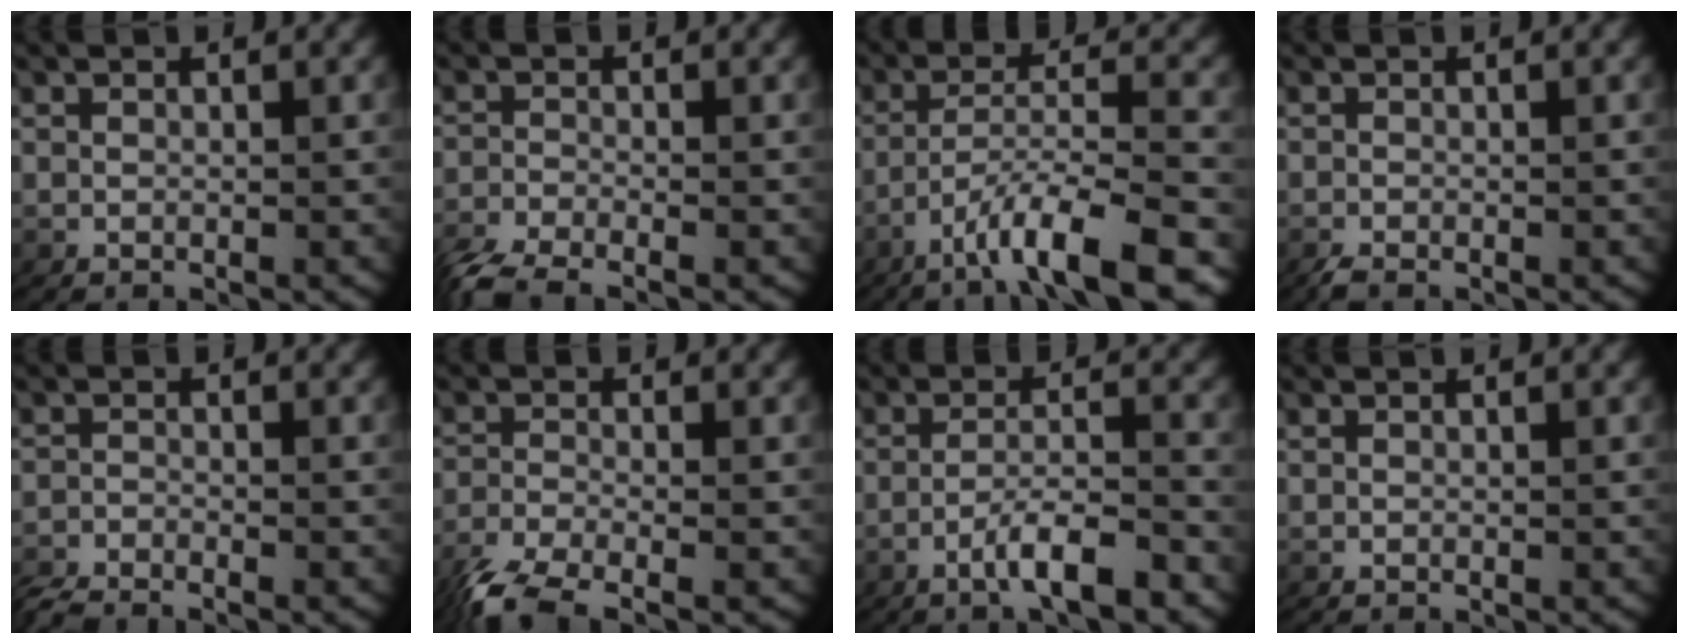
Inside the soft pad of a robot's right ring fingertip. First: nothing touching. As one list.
[{"total": 4.3, "force": [-3.4, 1.6, 2.0], "torque": [-0.049, -0.016, -0.051]}, {"total": 6.7, "force": [-3.5, 1.5, 5.6], "torque": [-0.096, -0.007, -0.053]}, {"total": 1.2, "force": [-1.0, 0.3, 0.4], "torque": [-0.013, -0.008, -0.016]}, {"total": 2.5, "force": [-2.4, 0.6, 0.3], "torque": [-0.008, -0.011, -0.043]}, {"total": 5.6, "force": [-4.2, 2.0, 3.2], "torque": [-0.079, -0.025, -0.056]}, {"total": 4.6, "force": [-2.7, 1.1, 3.5], "torque": [-0.063, -0.010, -0.043]}, {"total": 0.0}]